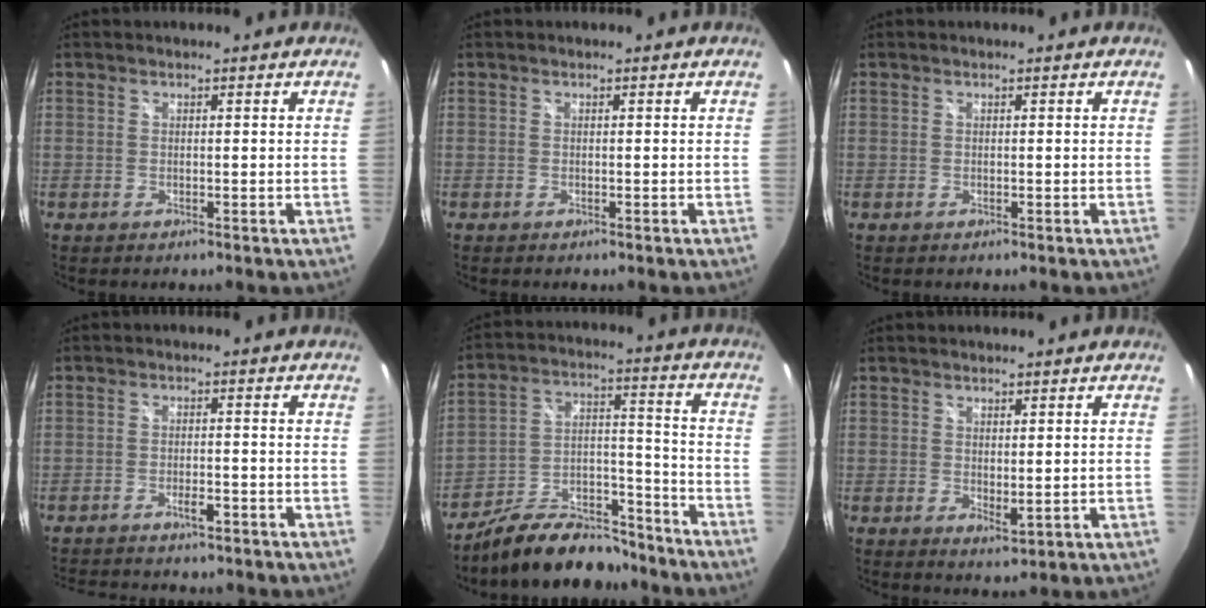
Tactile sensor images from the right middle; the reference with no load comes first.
{"total": 0.7, "force": [0.3, -0.7, -0.1], "torque": [0.006, -0.004, 0.002]}
{"total": 0.0}
{"total": 8.3, "force": [-7.3, 1.9, 3.5], "torque": [-0.080, -0.008, -0.108]}
{"total": 15.1, "force": [-12.6, 5.4, 6.3], "torque": [-0.116, 0.029, -0.197]}
{"total": 1.5, "force": [0.6, 0.2, 1.4], "torque": [-0.019, -0.008, 0.011]}